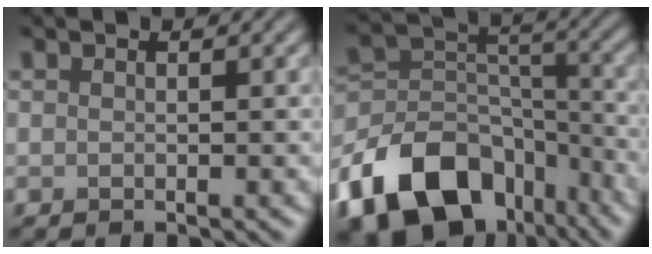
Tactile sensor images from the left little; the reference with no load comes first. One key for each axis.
{"total": 14.3, "fx": -8.7, "fy": 9.0, "fz": 6.9, "tx": -0.151, "ty": 0.001, "tz": -0.149}